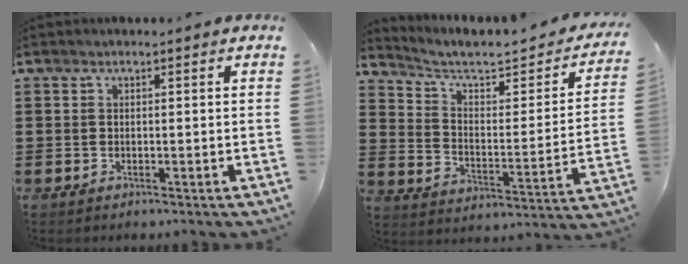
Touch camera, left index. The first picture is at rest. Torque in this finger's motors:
{"motor_torque": [2.14, 0.00, 0.02, 0.00]}